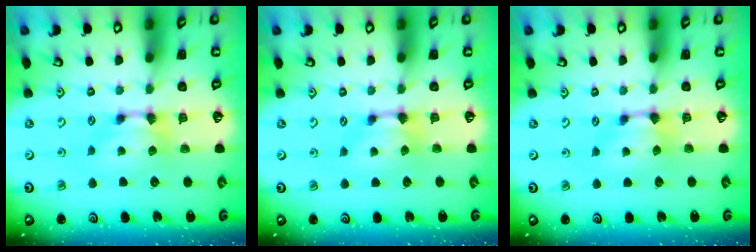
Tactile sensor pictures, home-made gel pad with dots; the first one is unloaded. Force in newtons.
{"total": 1.1, "press": 0.4, "slide": 1.1}
{"total": 1.1, "press": 0.4, "slide": 1.1}